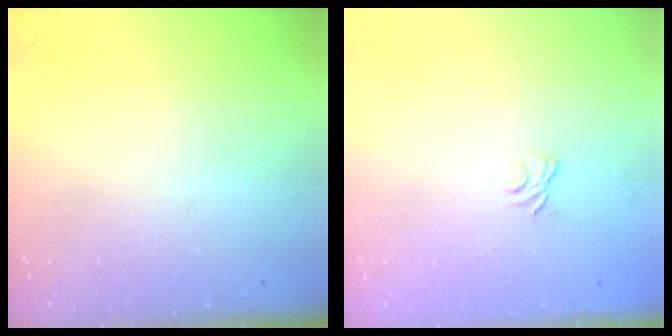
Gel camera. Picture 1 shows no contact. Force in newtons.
{"total": 3.3, "press": 3.0, "slide": 1.3}